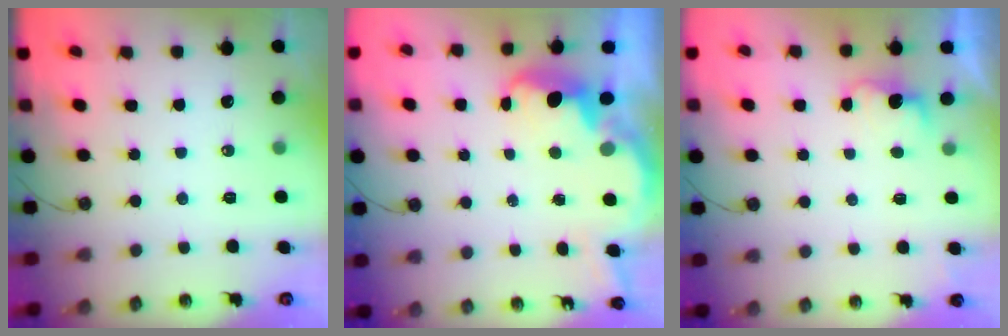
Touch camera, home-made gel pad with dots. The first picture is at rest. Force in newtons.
{"total": 4.7, "press": 4.7, "slide": 0.5}
{"total": 2.3, "press": 2.2, "slide": 0.8}